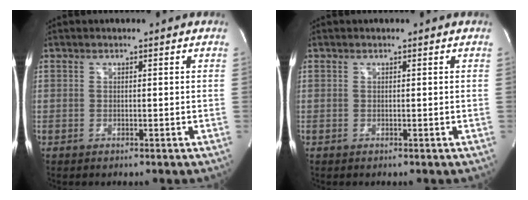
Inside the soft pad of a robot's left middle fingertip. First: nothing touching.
{"total": 0.0}